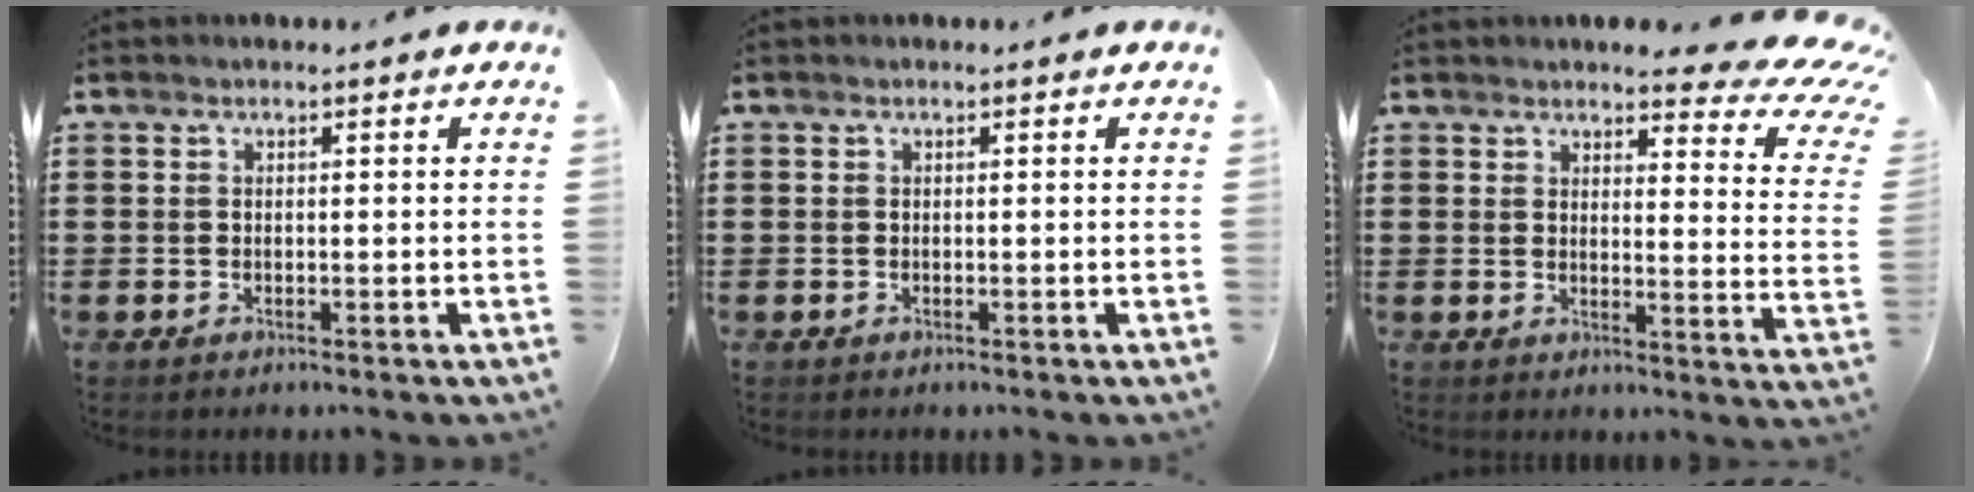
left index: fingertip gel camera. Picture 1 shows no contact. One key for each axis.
{"total": 0.0}
{"total": 5.8, "fx": 4.8, "fy": 1.0, "fz": 3.1, "tx": -0.051, "ty": -0.032, "tz": 0.077}